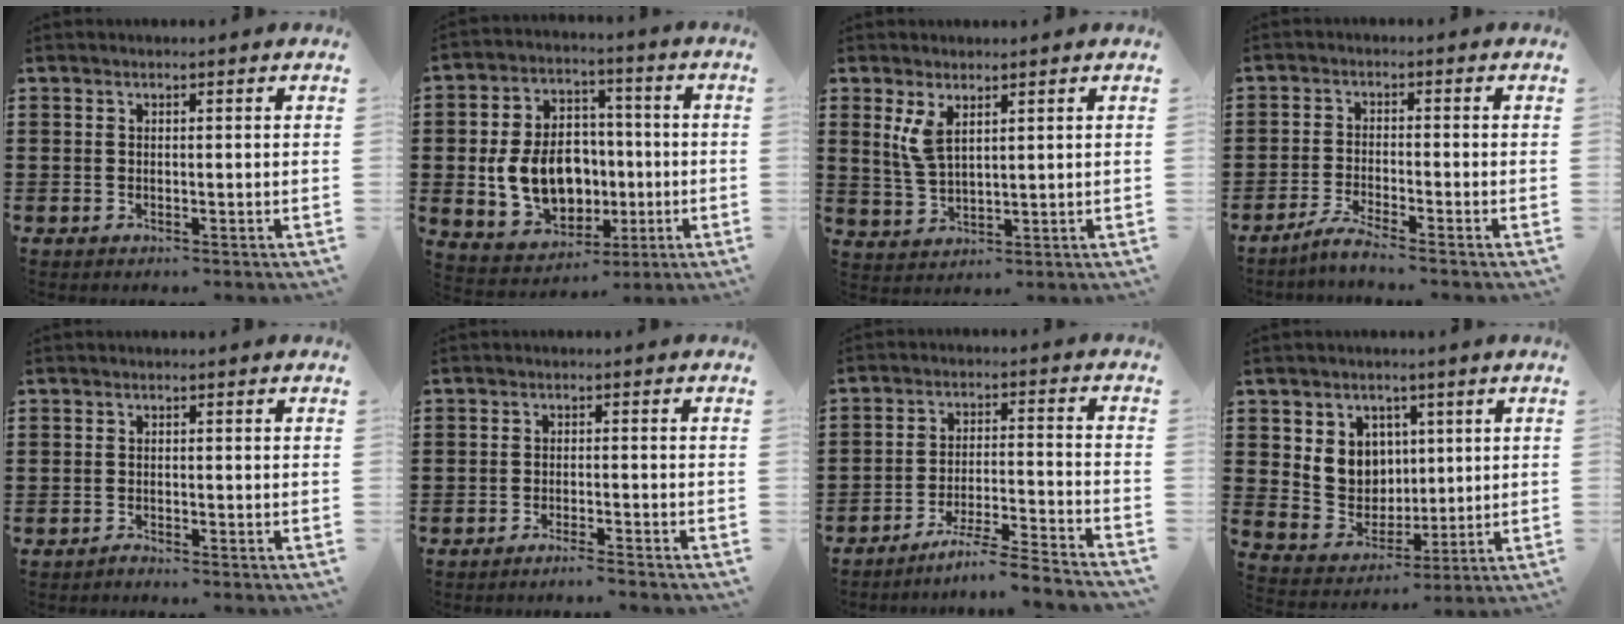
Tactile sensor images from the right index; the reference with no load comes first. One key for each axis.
{"total": 11.6, "fx": -1.2, "fy": 8.8, "fz": 7.4, "tx": -0.153, "ty": 0.011, "tz": -0.021}
{"total": 4.7, "fx": 2.3, "fy": 2.0, "fz": 3.6, "tx": -0.086, "ty": 0.001, "tz": 0.039}
{"total": 3.0, "fx": -2.8, "fy": -0.5, "fz": 1.1, "tx": -0.027, "ty": -0.003, "tz": -0.056}
{"total": 0.9, "fx": -0.9, "fy": -0.1, "fz": -0.1, "tx": 0.000, "ty": 0.000, "tz": -0.020}
{"total": 2.2, "fx": -2.0, "fy": -0.5, "fz": 0.5, "tx": -0.007, "ty": -0.001, "tz": -0.040}
{"total": 6.4, "fx": -5.8, "fy": -0.6, "fz": 2.5, "tx": -0.053, "ty": -0.015, "tz": -0.117}
{"total": 6.9, "fx": 2.4, "fy": 6.3, "fz": 1.4, "tx": -0.045, "ty": -0.002, "tz": 0.044}